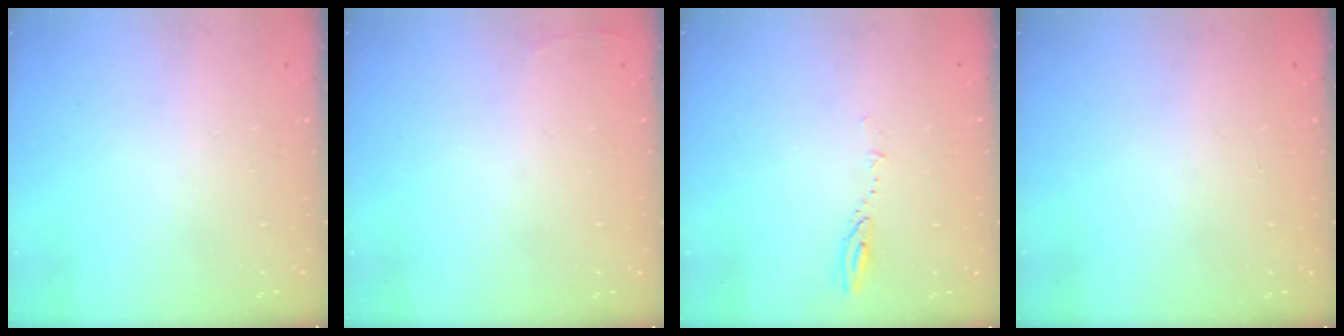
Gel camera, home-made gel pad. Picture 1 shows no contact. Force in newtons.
{"total": 2.5, "press": 2.4, "slide": 0.9}
{"total": 4.0, "press": 4.0, "slide": 0.5}
{"total": 0.0}